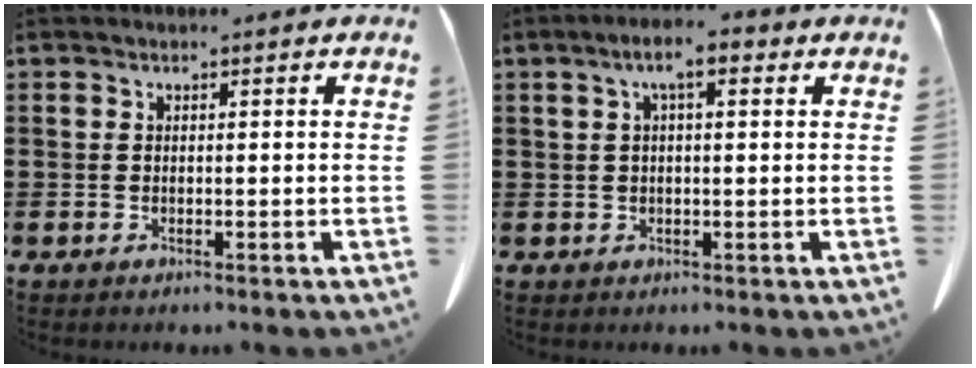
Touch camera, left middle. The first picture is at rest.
{"total": 4.8, "force": [2.1, 1.2, 4.2], "torque": [-0.086, 0.010, 0.033]}